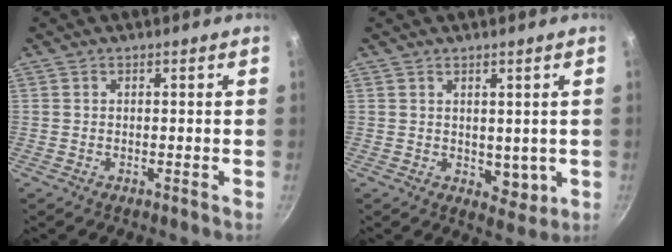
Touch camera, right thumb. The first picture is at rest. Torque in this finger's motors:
{"motor_torque": [-0.31, 0.31, 0.08, 0.19, 0.00]}